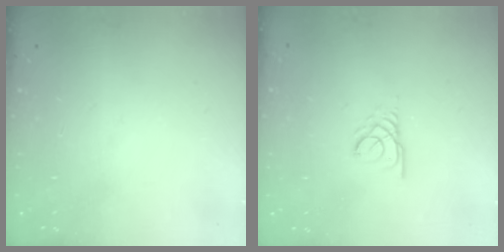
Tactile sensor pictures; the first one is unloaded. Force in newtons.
{"total": 2.2, "press": 2.2, "slide": 0.2}